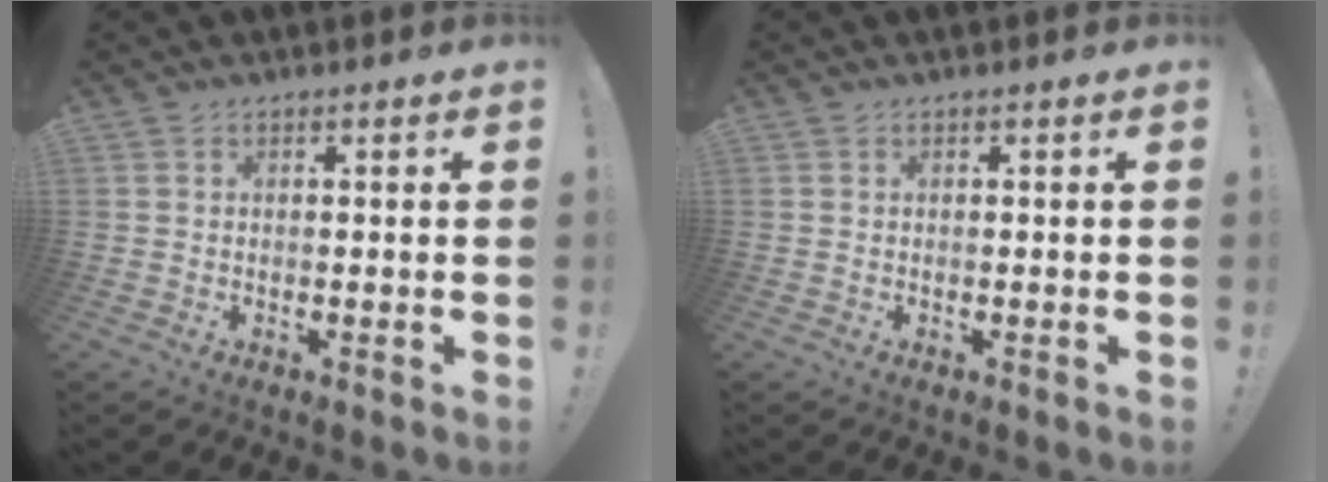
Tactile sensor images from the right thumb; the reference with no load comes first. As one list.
[{"total": 0.0}]